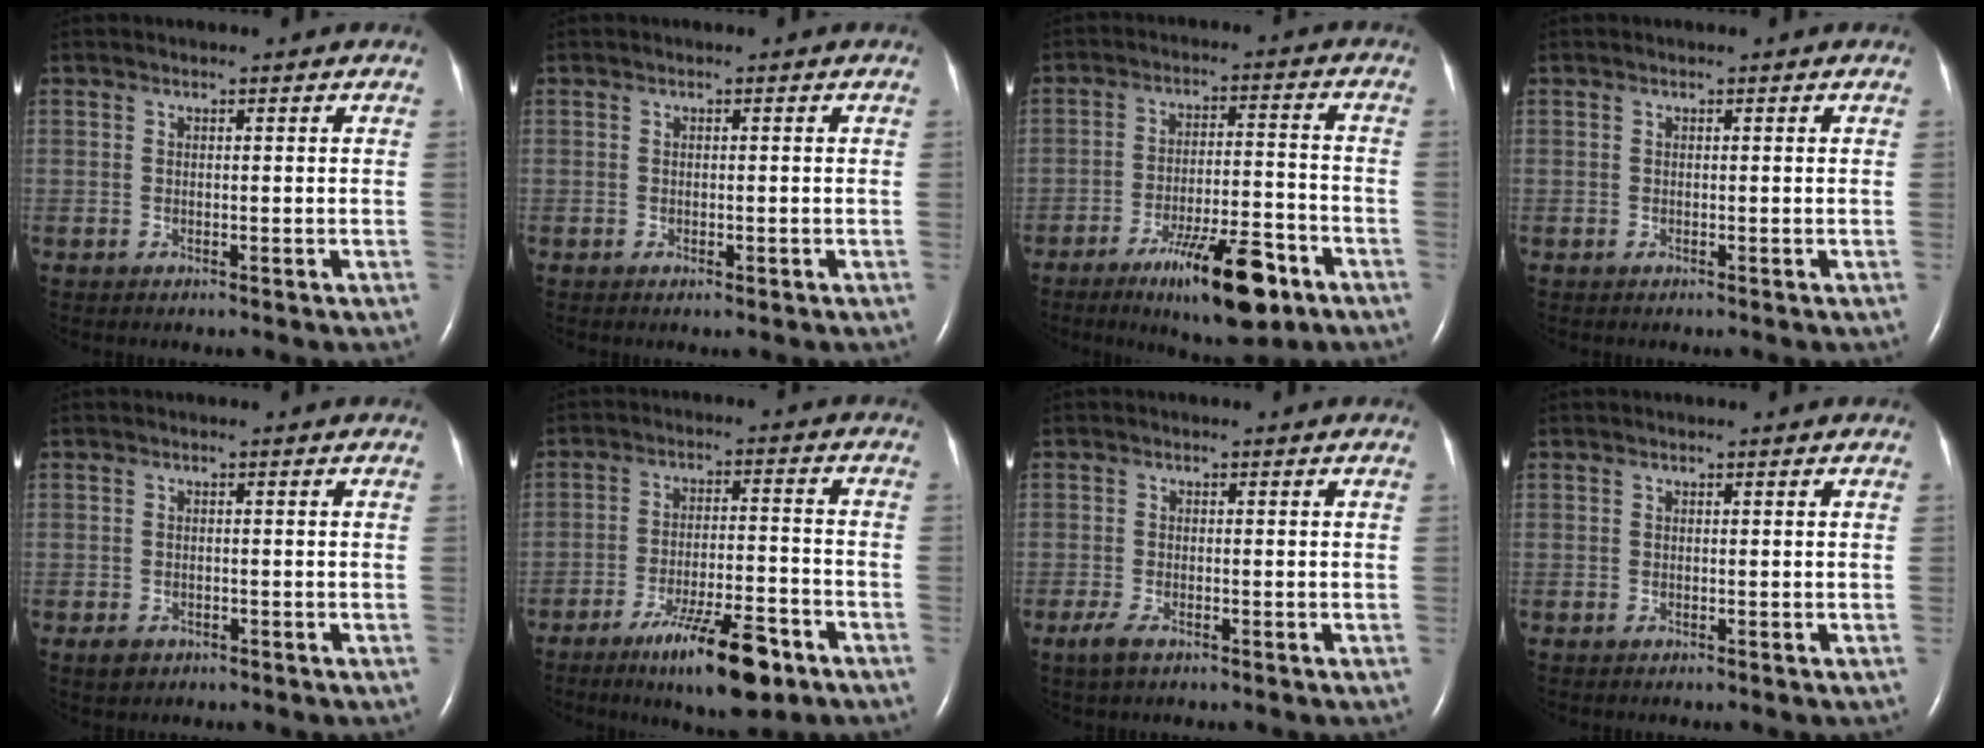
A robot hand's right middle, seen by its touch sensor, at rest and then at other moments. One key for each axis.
{"total": 0.6, "fx": -0.3, "fy": 0.2, "fz": 0.5, "tx": -0.011, "ty": -0.003, "tz": -0.002}
{"total": 12.7, "fx": -7.6, "fy": 2.5, "fz": 9.9, "tx": -0.162, "ty": -0.010, "tz": -0.114}
{"total": 0.0}
{"total": 1.9, "fx": -1.1, "fy": 1.4, "fz": 0.7, "tx": -0.012, "ty": 0.002, "tz": -0.010}
{"total": 11.6, "fx": -7.2, "fy": 2.0, "fz": 8.8, "tx": -0.149, "ty": -0.015, "tz": -0.112}
{"total": 2.4, "fx": -1.4, "fy": 0.9, "fz": 1.7, "tx": -0.046, "ty": -0.005, "tz": -0.027}
{"total": 0.0}